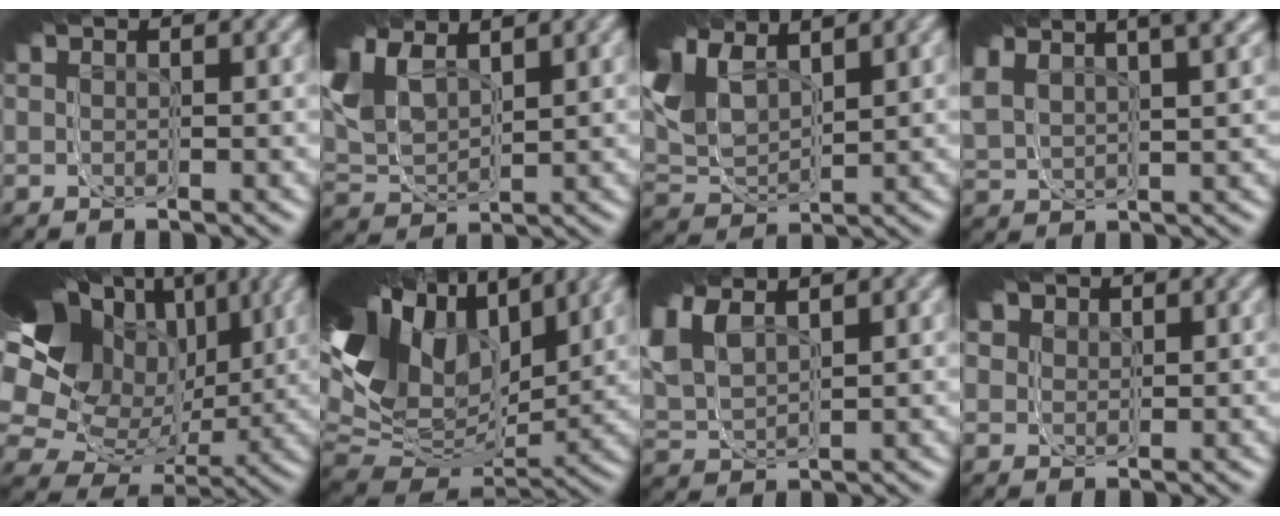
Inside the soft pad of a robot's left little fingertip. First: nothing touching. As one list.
[{"total": 8.8, "force": [1.4, 6.6, 5.7], "torque": [-0.107, 0.003, 0.010]}, {"total": 9.9, "force": [1.6, 7.2, 6.5], "torque": [-0.114, 0.007, 0.010]}, {"total": 6.0, "force": [2.8, 3.6, 3.9], "torque": [-0.085, 0.018, 0.037]}, {"total": 20.2, "force": [1.3, 13.0, 15.5], "torque": [-0.196, 0.013, 0.005]}, {"total": 19.0, "force": [2.0, 10.8, 15.5], "torque": [-0.204, 0.031, 0.011]}, {"total": 7.0, "force": [1.4, 5.2, 4.5], "torque": [-0.106, 0.003, 0.013]}, {"total": 6.1, "force": [2.2, 5.2, 2.4], "torque": [-0.044, 0.010, 0.020]}]